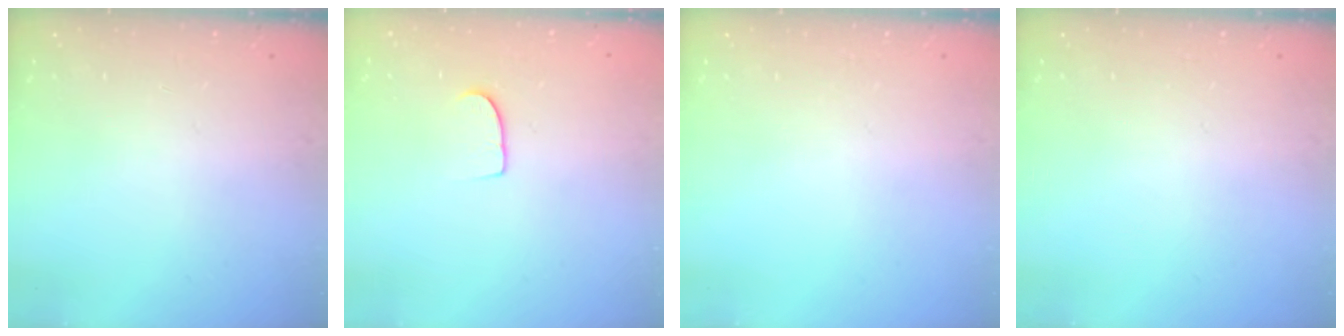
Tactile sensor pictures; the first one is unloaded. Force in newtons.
{"total": 6.5, "press": 6.5, "slide": 0.5}
{"total": 0.0}
{"total": 0.0}